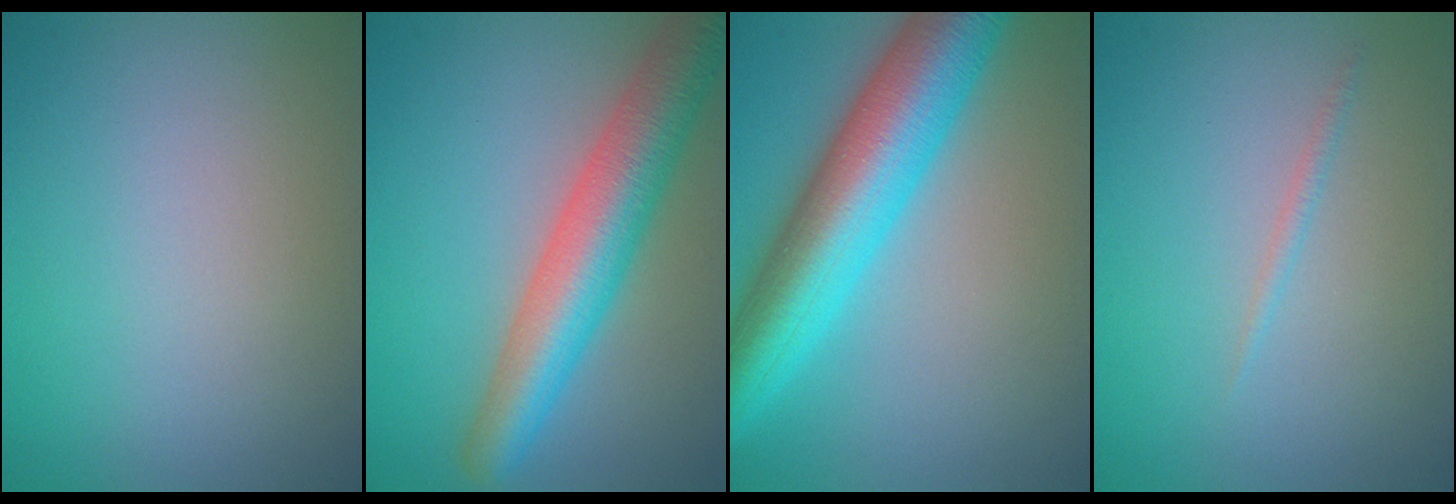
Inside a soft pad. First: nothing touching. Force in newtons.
{"total": 7.6, "press": 7.6, "slide": 0.4}
{"total": 10.6, "press": 10.6, "slide": 0.2}
{"total": 0.6, "press": 0.6, "slide": 0.1}